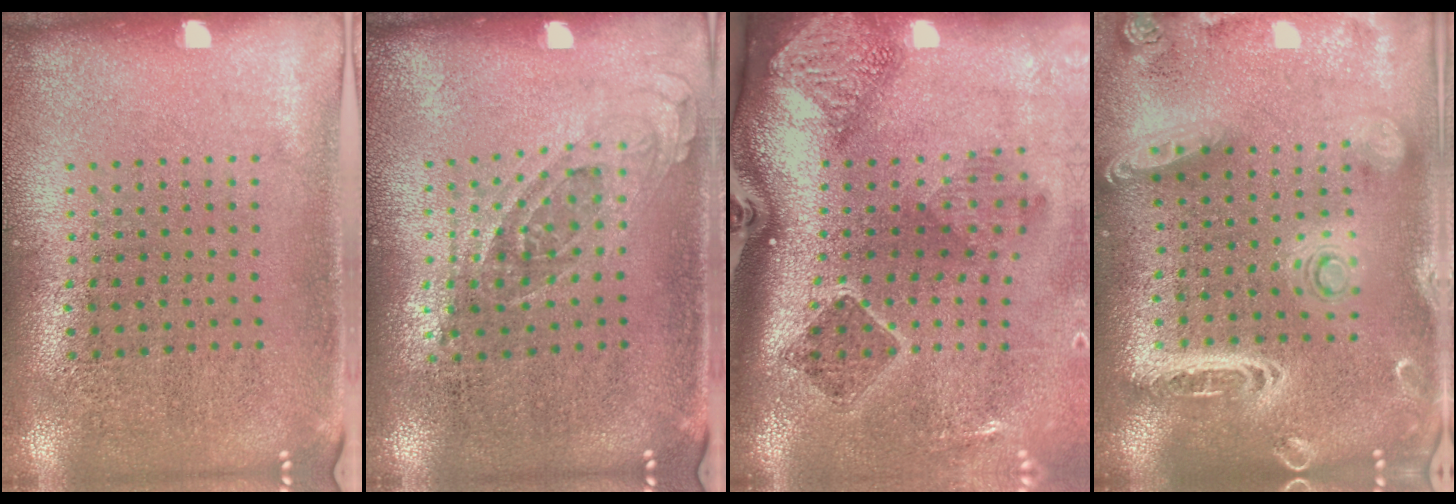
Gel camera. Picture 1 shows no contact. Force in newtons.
{"total": 0.8, "press": 0.8, "slide": 0.3}
{"total": 2.5, "press": 1.7, "slide": 1.8}
{"total": 2.8, "press": 2.4, "slide": 1.4}